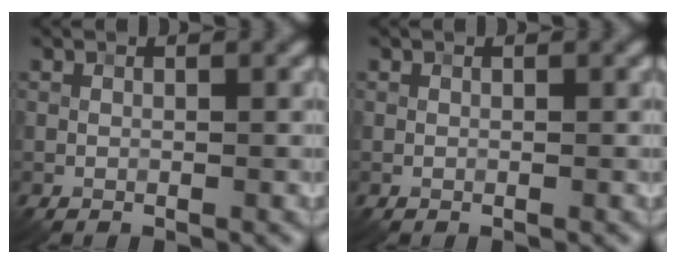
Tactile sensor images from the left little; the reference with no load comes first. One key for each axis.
{"total": 0.0}